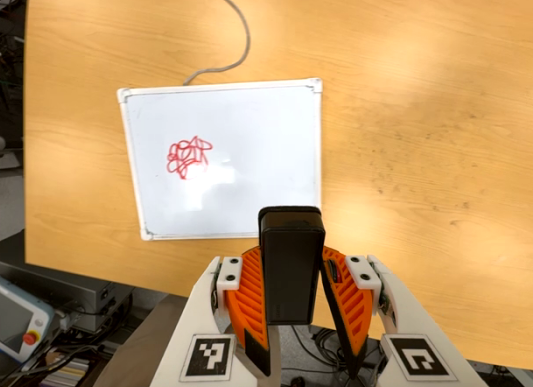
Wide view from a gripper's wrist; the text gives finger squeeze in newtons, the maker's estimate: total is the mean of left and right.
{"total": 5.7, "left": 4.9, "right": 6.4}